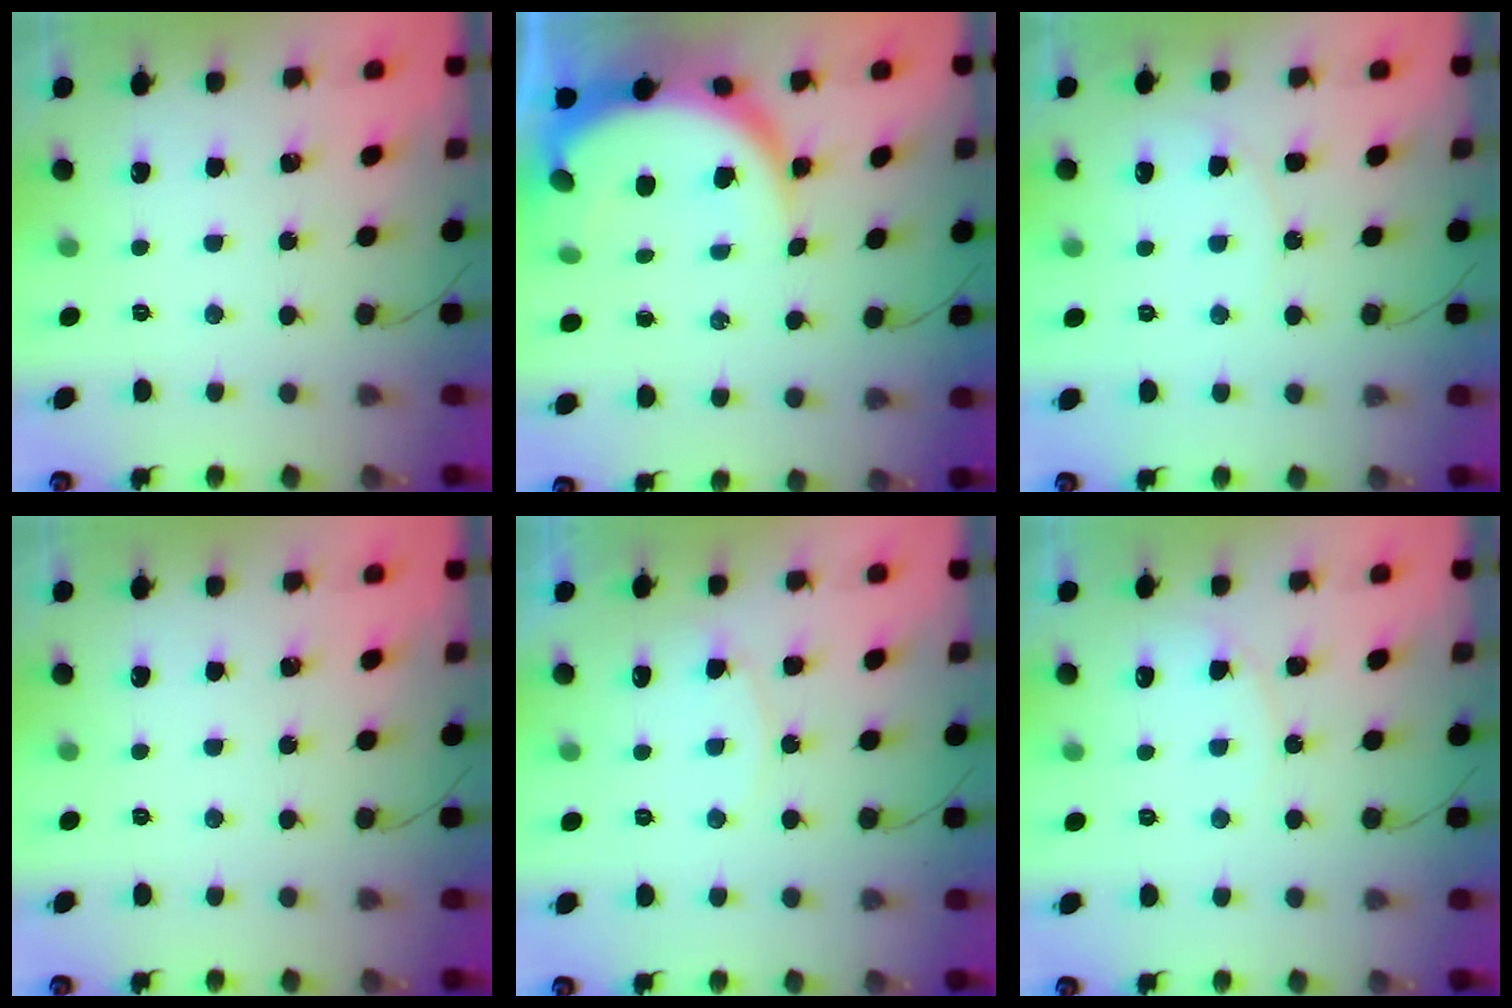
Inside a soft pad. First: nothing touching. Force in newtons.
{"total": 10.8, "press": 10.7, "slide": 1.1}
{"total": 6.5, "press": 6.5, "slide": 0.7}
{"total": 0.0}
{"total": 7.0, "press": 7.0, "slide": 0.5}
{"total": 5.1, "press": 5.1, "slide": 0.3}